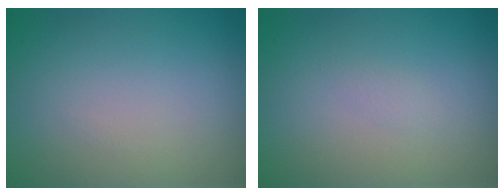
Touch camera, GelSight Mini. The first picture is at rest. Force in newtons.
{"total": 0.7, "press": 0.7, "slide": 0.1}